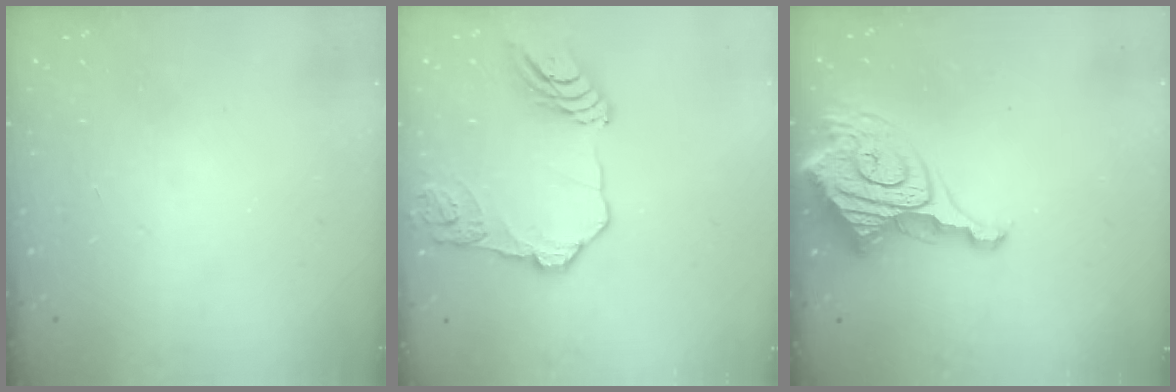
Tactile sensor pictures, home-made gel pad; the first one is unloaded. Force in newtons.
{"total": 16.0, "press": 15.9, "slide": 1.7}
{"total": 16.1, "press": 16.0, "slide": 1.9}